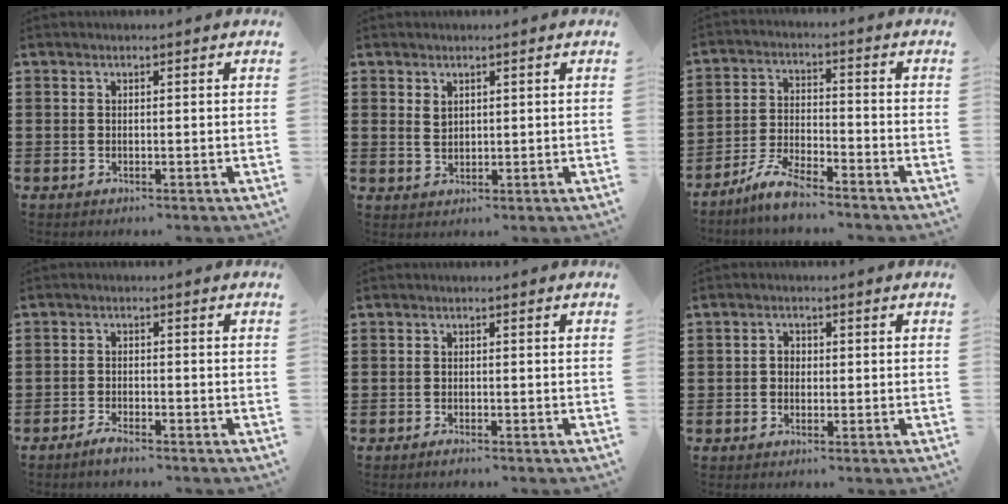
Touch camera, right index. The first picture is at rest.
{"total": 1.9, "force": [1.1, 1.2, 0.8], "torque": [-0.019, 0.005, 0.022]}
{"total": 5.9, "force": [-5.3, 0.9, 2.6], "torque": [-0.070, -0.003, -0.106]}
{"total": 2.1, "force": [-1.9, 0.3, 0.7], "torque": [-0.014, 0.005, -0.038]}
{"total": 0.9, "force": [-0.8, 0.2, 0.2], "torque": [-0.007, -0.002, -0.016]}
{"total": 1.5, "force": [-0.3, 1.2, 0.7], "torque": [-0.015, 0.005, -0.008]}